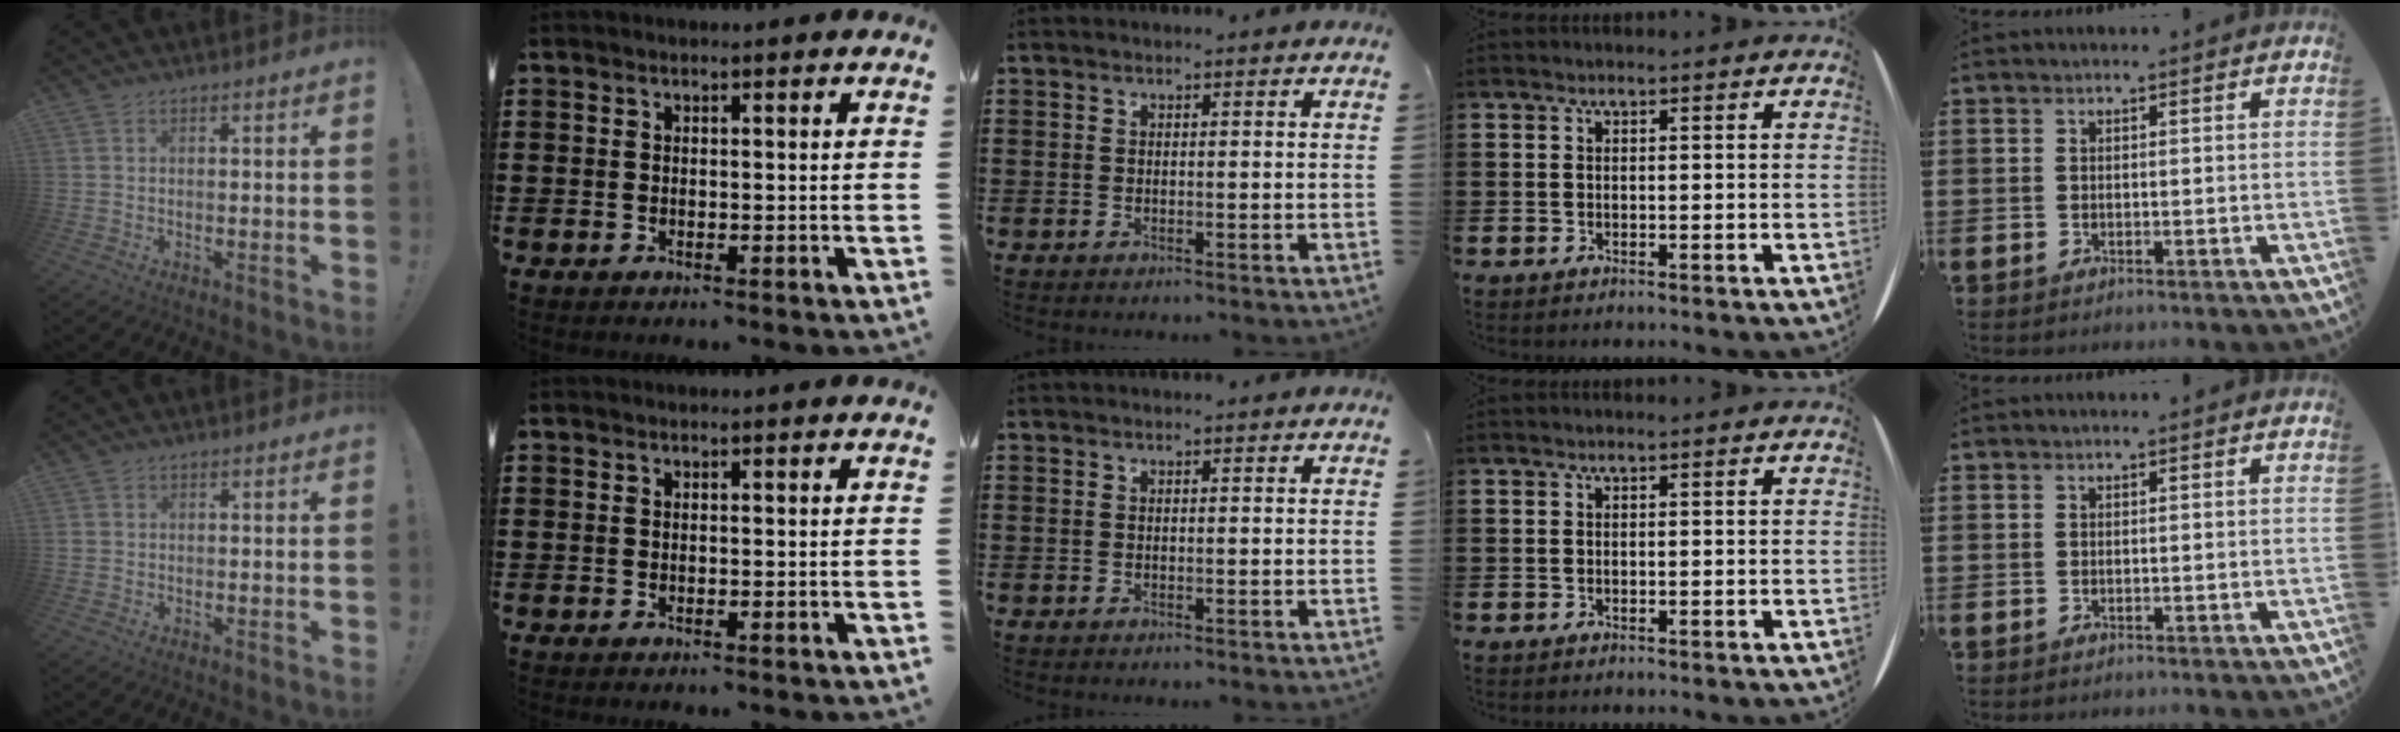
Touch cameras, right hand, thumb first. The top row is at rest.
{"thumb": {"total": 0.6, "force": [0.0, 0.6, 0.1], "torque": [-0.007, 0.004, 0.001]}}